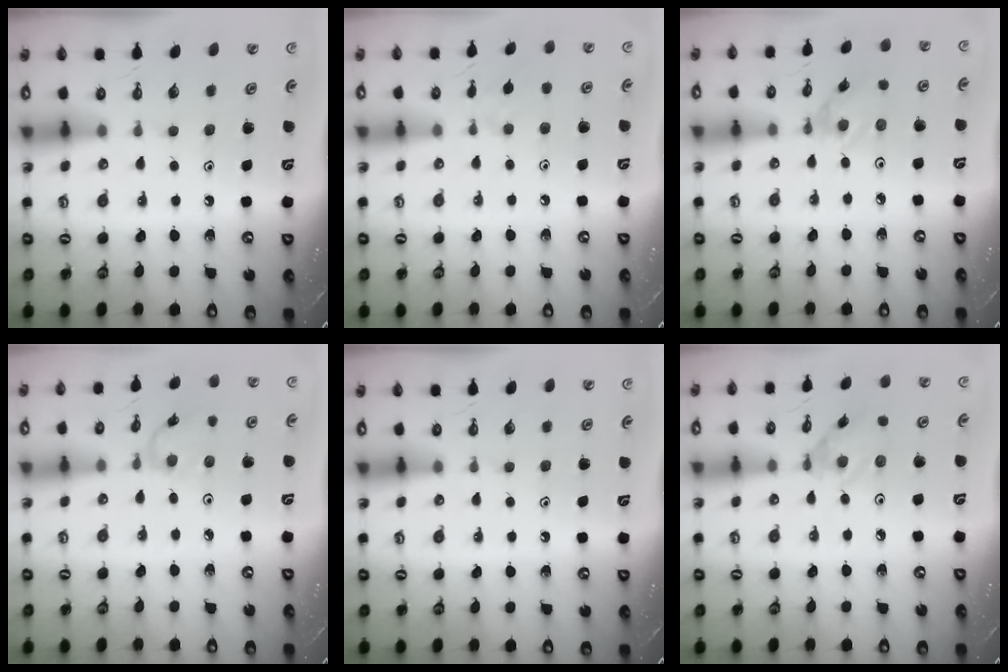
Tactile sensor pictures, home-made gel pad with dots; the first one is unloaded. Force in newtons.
{"total": 3.3, "press": 3.3, "slide": 0.6}
{"total": 1.5, "press": 1.5, "slide": 0.0}
{"total": 2.6, "press": 2.6, "slide": 0.3}
{"total": 0.0}
{"total": 4.0, "press": 4.0, "slide": 0.2}